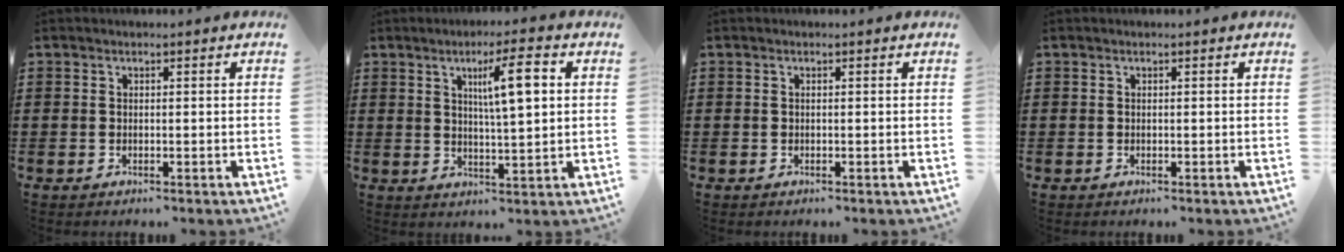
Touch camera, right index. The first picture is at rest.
{"total": 7.3, "force": [2.1, 1.2, 6.8], "torque": [-0.120, 0.000, 0.027]}
{"total": 0.0}
{"total": 0.0}